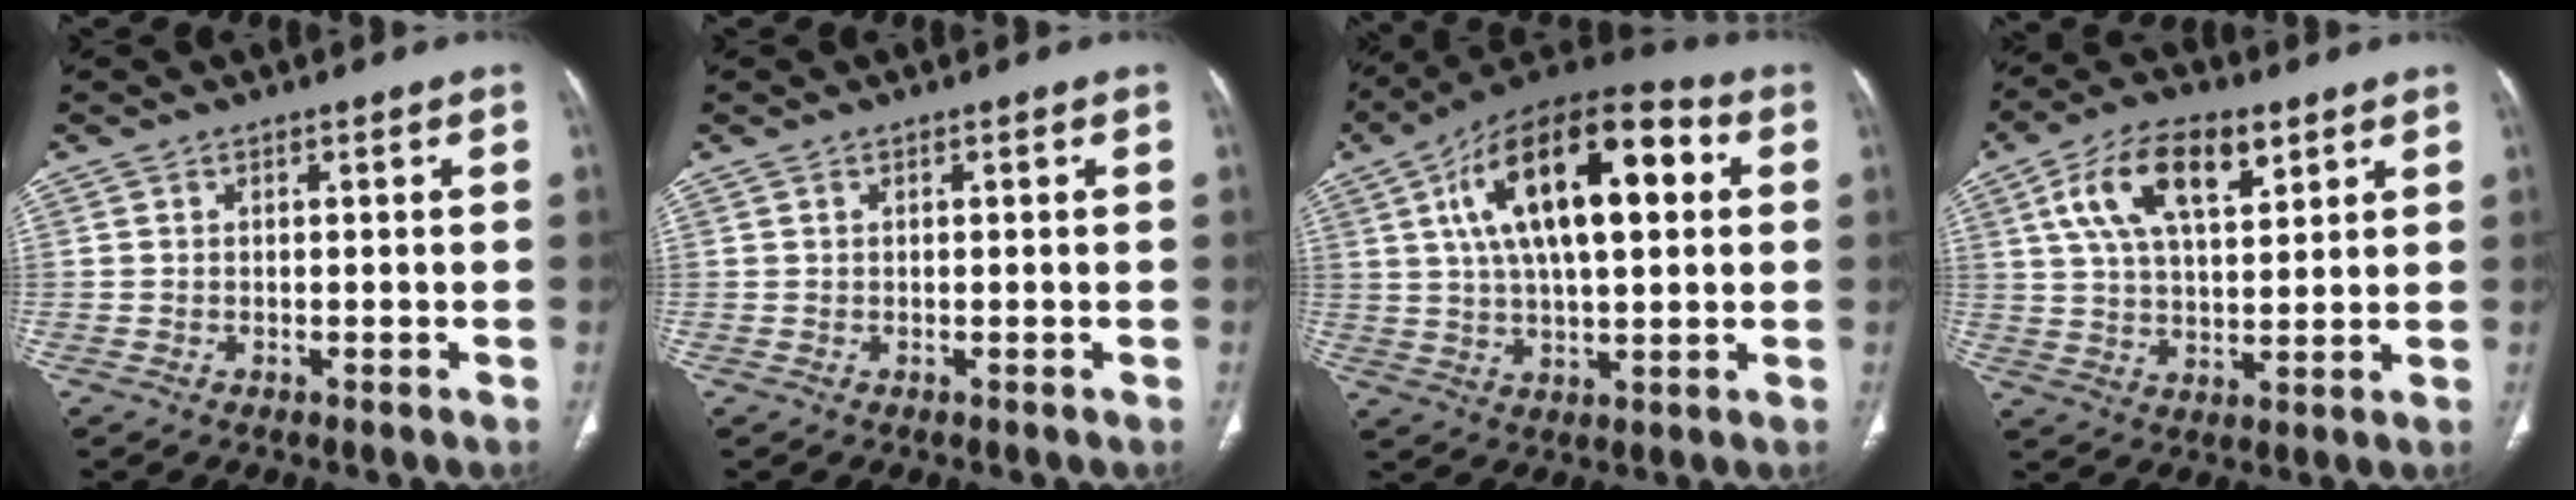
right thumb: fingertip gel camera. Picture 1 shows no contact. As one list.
[{"total": 0.0}, {"total": 22.8, "force": [5.8, 10.0, 19.7], "torque": [-0.316, 0.016, 0.086]}, {"total": 14.5, "force": [6.4, 7.0, 10.9], "torque": [-0.180, -0.004, 0.114]}]